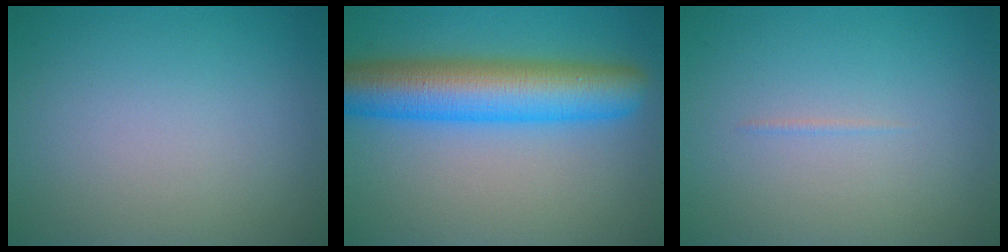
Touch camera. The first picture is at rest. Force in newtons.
{"total": 9.4, "press": 9.4, "slide": 0.2}
{"total": 0.7, "press": 0.7, "slide": 0.2}